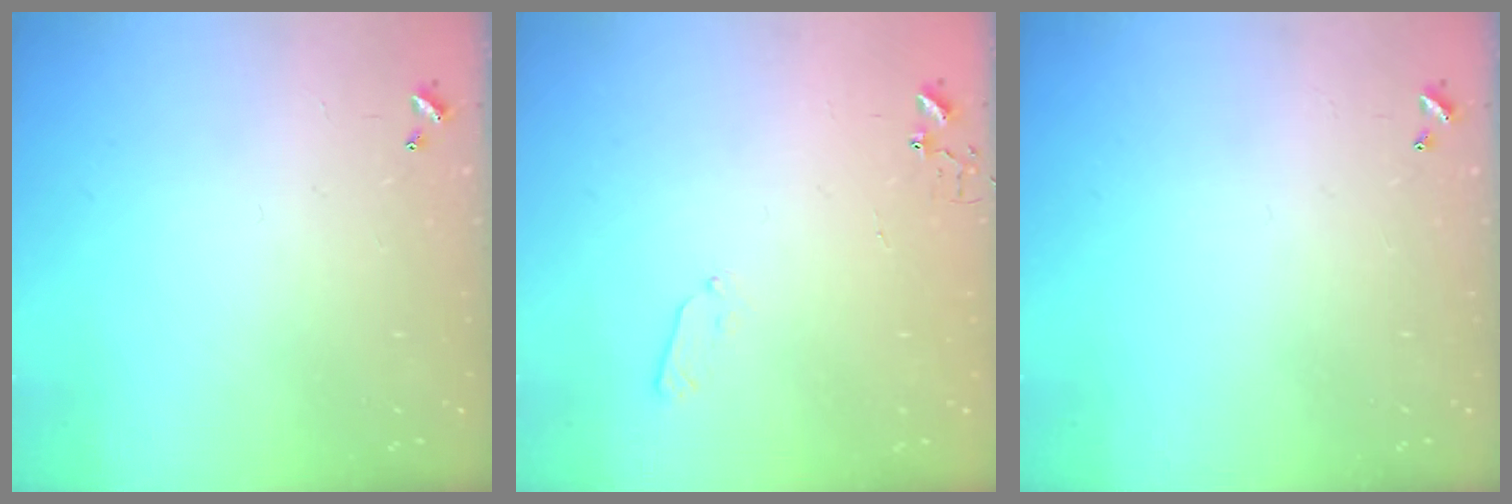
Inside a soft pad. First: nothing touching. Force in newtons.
{"total": 3.7, "press": 3.6, "slide": 0.5}
{"total": 0.0}